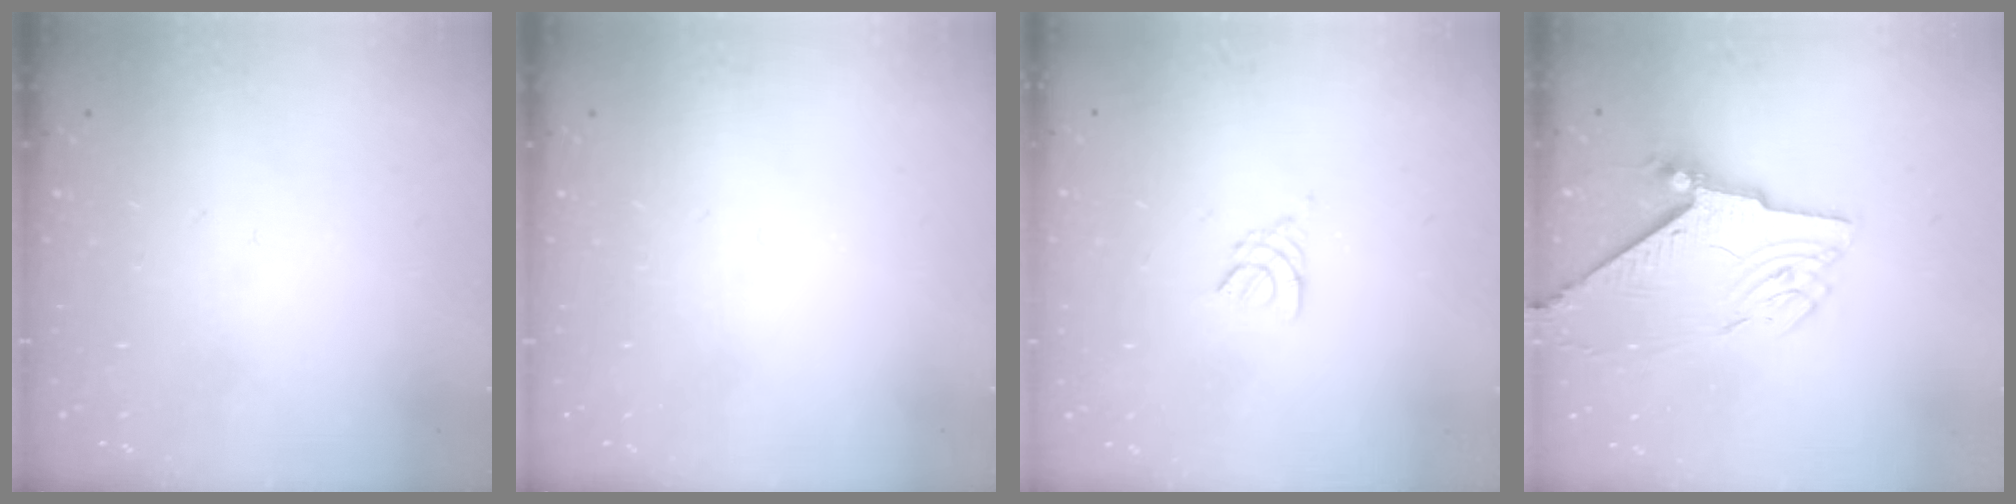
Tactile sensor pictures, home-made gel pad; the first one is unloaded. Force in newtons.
{"total": 0.0}
{"total": 2.4, "press": 2.3, "slide": 0.5}
{"total": 8.1, "press": 8.1, "slide": 0.6}